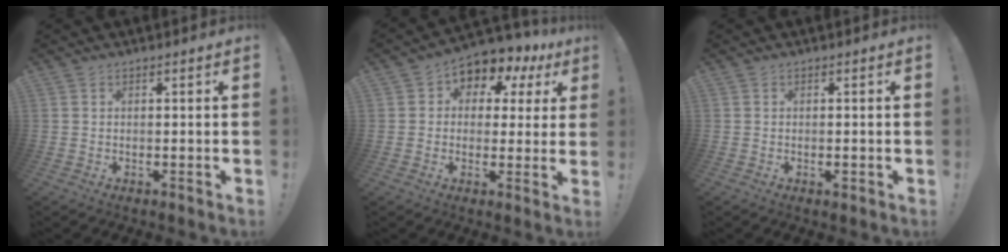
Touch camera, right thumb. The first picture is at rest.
{"total": 6.3, "force": [2.3, 5.2, 2.7], "torque": [-0.031, -0.026, 0.043]}
{"total": 1.0, "force": [-0.6, 0.3, 0.7], "torque": [-0.009, 0.000, -0.010]}